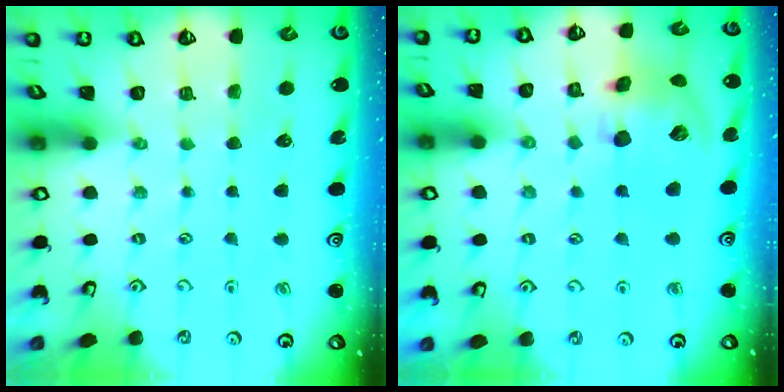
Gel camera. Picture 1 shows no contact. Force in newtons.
{"total": 14.2, "press": 14.0, "slide": 2.3}